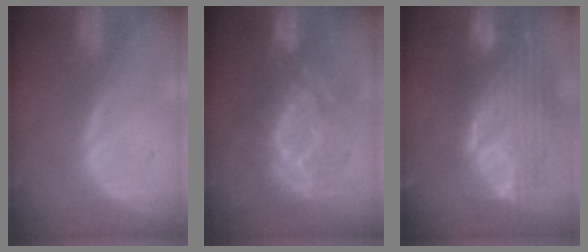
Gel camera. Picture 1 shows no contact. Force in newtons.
{"total": 9.2, "press": 9.2, "slide": 0.2}
{"total": 12.5, "press": 10.6, "slide": 6.7}